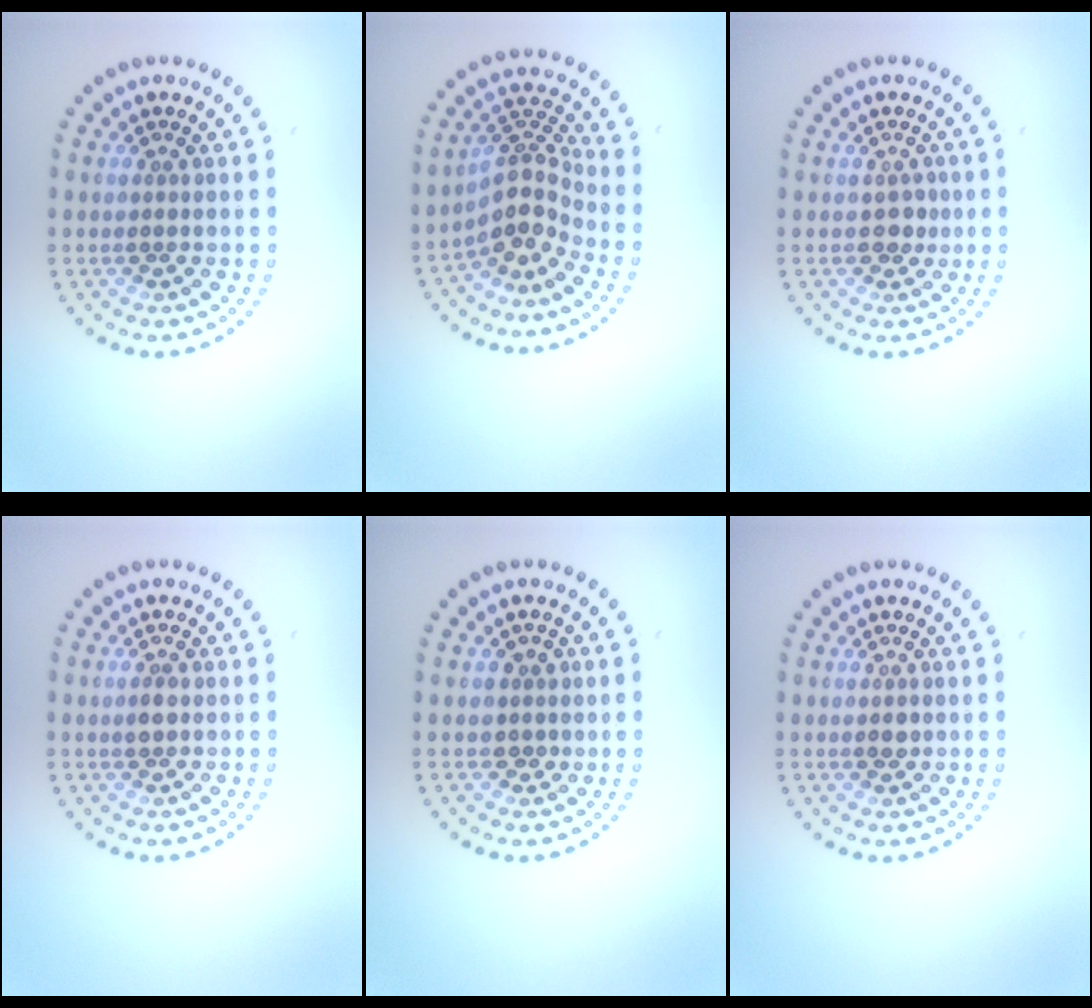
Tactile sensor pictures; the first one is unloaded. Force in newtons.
{"total": 3.8, "press": 2.9, "slide": 2.4}
{"total": 1.3, "press": 1.2, "slide": 0.5}
{"total": 1.1, "press": 1.1, "slide": 0.1}
{"total": 1.4, "press": 1.2, "slide": 0.7}
{"total": 0.9, "press": 0.9, "slide": 0.0}